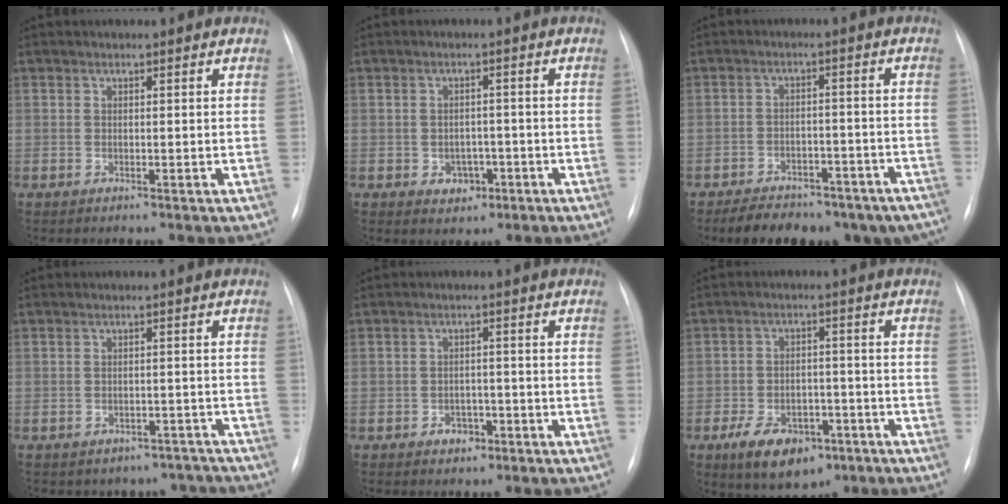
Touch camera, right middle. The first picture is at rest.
{"total": 3.4, "force": [-1.4, 2.7, 1.5], "torque": [-0.016, 0.008, -0.009]}
{"total": 18.3, "force": [-14.4, 8.2, 7.8], "torque": [-0.106, 0.013, -0.176]}
{"total": 8.9, "force": [-7.7, 4.3, 0.6], "torque": [0.005, 0.024, -0.076]}
{"total": 2.7, "force": [-1.5, 1.9, 1.2], "torque": [-0.013, 0.006, -0.016]}
{"total": 9.7, "force": [-5.5, 5.4, 5.8], "torque": [-0.099, -0.001, -0.081]}